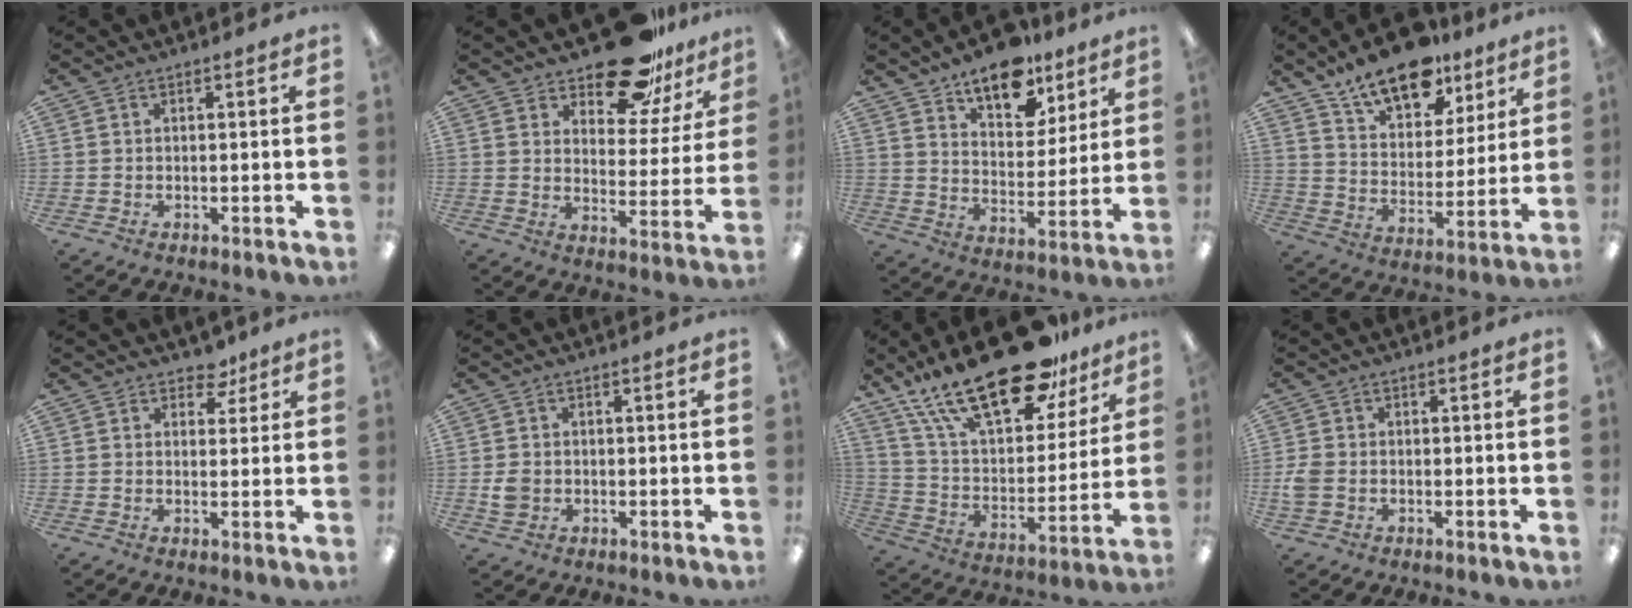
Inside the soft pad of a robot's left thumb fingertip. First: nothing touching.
{"total": 18.2, "force": [14.2, 7.5, 8.6], "torque": [-0.128, -0.093, 0.246]}
{"total": 13.4, "force": [10.4, 6.3, 5.7], "torque": [-0.073, -0.065, 0.186]}
{"total": 16.4, "force": [12.6, 7.6, 7.3], "torque": [-0.120, -0.076, 0.222]}
{"total": 4.8, "force": [3.3, 2.9, 1.7], "torque": [-0.009, -0.015, 0.056]}
{"total": 3.4, "force": [-0.3, 2.9, 1.7], "torque": [-0.014, 0.000, -0.007]}
{"total": 27.0, "force": [19.0, 10.5, 16.2], "torque": [-0.281, -0.117, 0.323]}
{"total": 3.6, "force": [-0.7, 2.8, 2.3], "torque": [-0.044, 0.006, -0.012]}